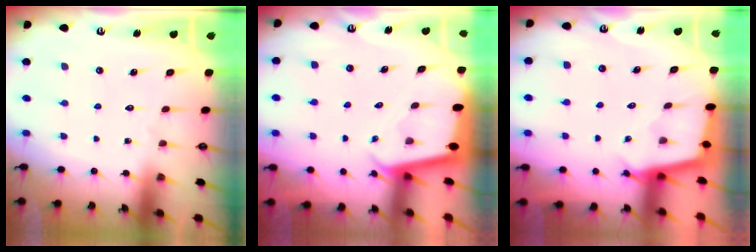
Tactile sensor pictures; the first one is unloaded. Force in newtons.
{"total": 1.9, "press": 1.9, "slide": 0.1}
{"total": 2.3, "press": 2.3, "slide": 0.1}